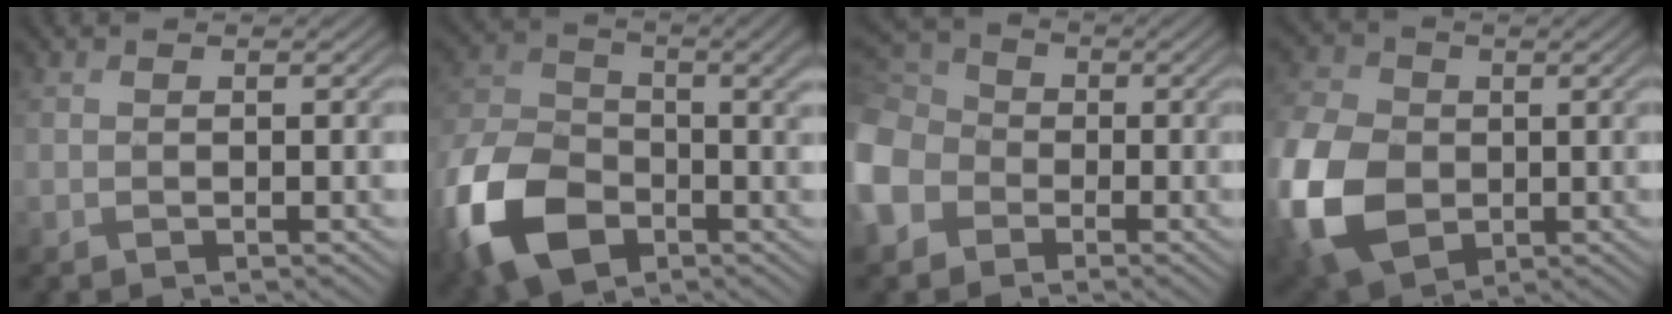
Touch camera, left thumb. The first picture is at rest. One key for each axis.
{"total": 15.0, "fx": -5.5, "fy": 9.7, "fz": 10.1, "tx": -0.265, "ty": -0.046, "tz": -0.105}
{"total": 10.2, "fx": -3.4, "fy": 8.3, "fz": 4.8, "tx": -0.176, "ty": -0.023, "tz": -0.079}
{"total": 14.4, "fx": -2.3, "fy": 10.6, "fz": 9.5, "tx": -0.289, "ty": -0.029, "tz": -0.051}